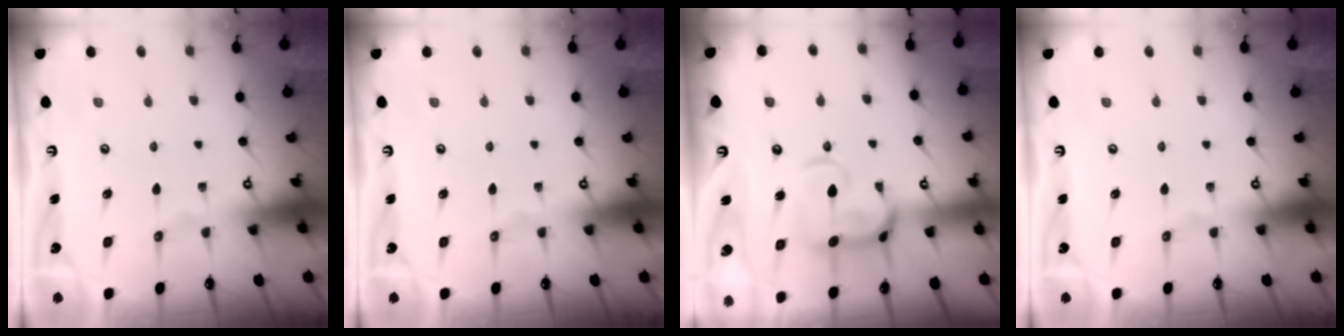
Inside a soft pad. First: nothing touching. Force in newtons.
{"total": 0.0}
{"total": 8.6, "press": 8.5, "slide": 1.4}
{"total": 0.0}